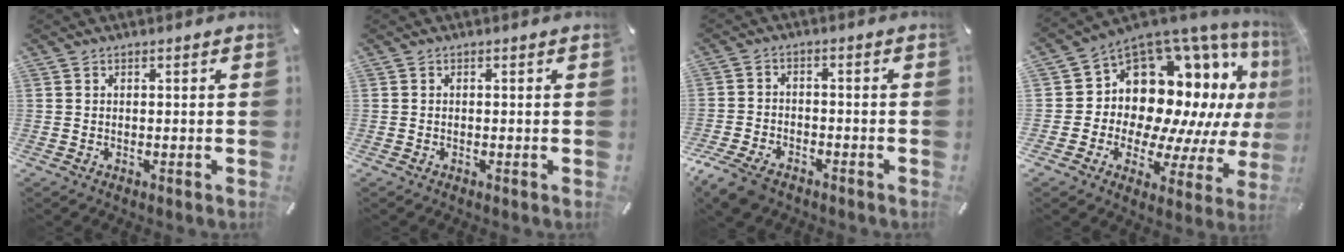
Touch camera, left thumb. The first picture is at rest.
{"total": 0.0}
{"total": 6.4, "force": [-4.5, 3.6, 2.9], "torque": [-0.075, 0.013, -0.089]}
{"total": 15.0, "force": [7.2, 11.0, 7.3], "torque": [-0.096, -0.105, 0.139]}